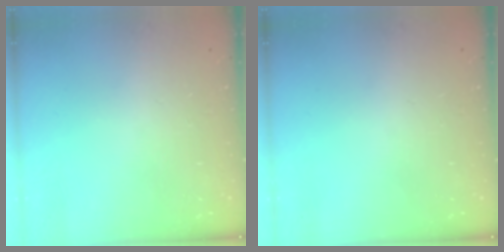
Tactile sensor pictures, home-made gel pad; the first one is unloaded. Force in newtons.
{"total": 0.0}